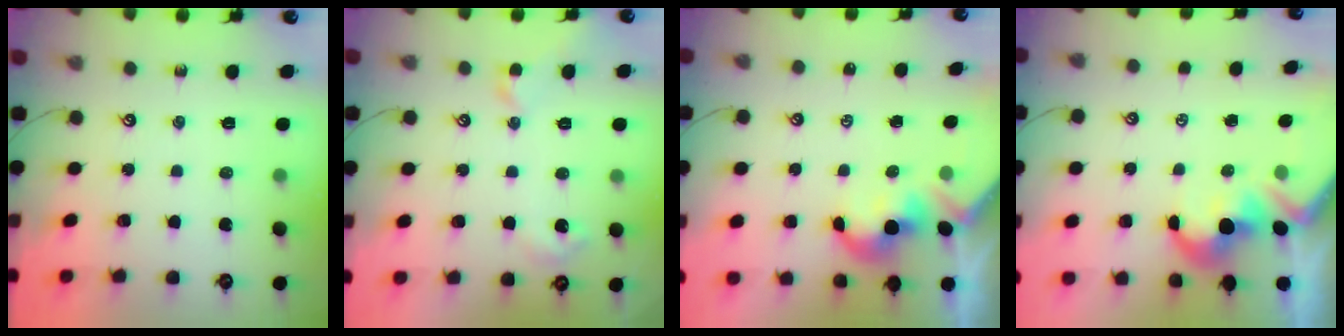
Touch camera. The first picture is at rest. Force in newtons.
{"total": 3.7, "press": 3.6, "slide": 0.7}
{"total": 2.2, "press": 2.2, "slide": 0.3}
{"total": 2.1, "press": 1.9, "slide": 0.8}